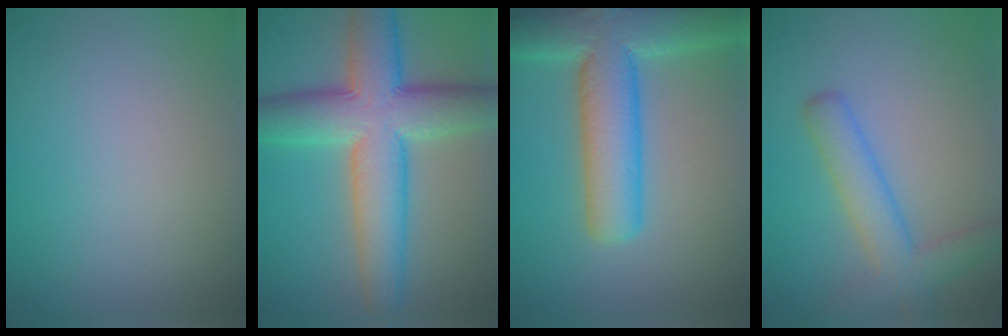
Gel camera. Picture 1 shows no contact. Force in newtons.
{"total": 10.1, "press": 10.1, "slide": 0.2}
{"total": 9.3, "press": 9.3, "slide": 0.4}
{"total": 4.3, "press": 4.3, "slide": 0.2}